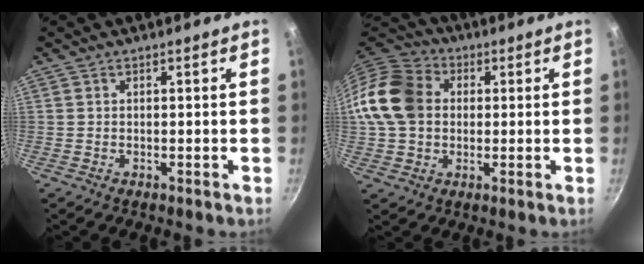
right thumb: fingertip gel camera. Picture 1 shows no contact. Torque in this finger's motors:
{"motor_torque": [1.14, 1.15, 0.50, 0.42, 0.38]}